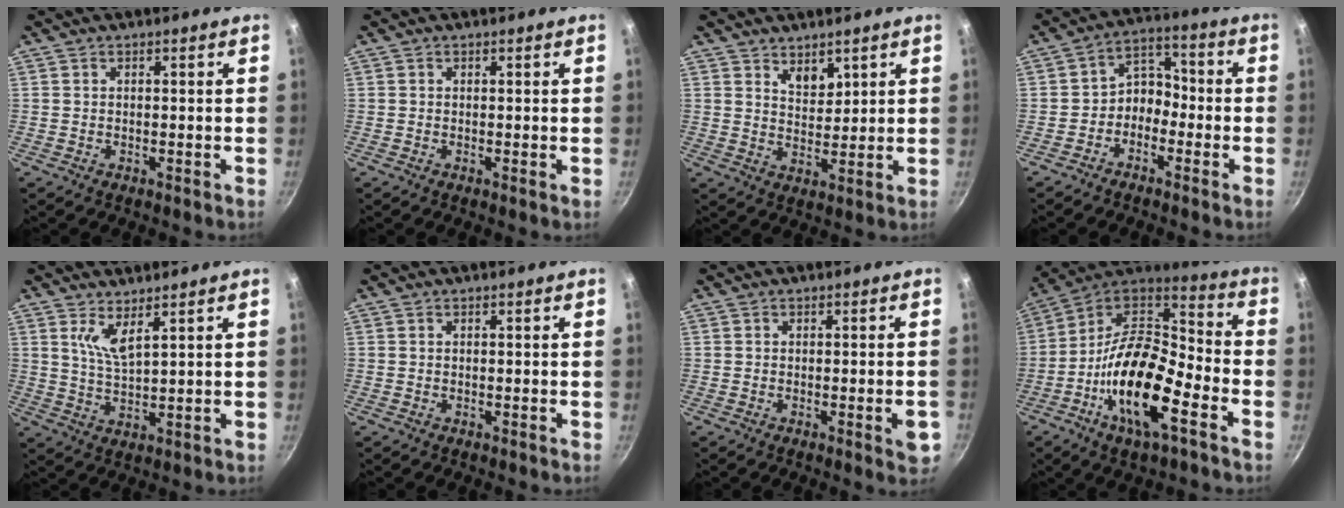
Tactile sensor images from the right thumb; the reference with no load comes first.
{"total": 0.0}
{"total": 4.5, "force": [2.9, 2.5, 2.3], "torque": [-0.022, -0.030, 0.050]}
{"total": 6.3, "force": [-2.7, 4.7, 3.1], "torque": [-0.017, 0.049, -0.060]}
{"total": 4.7, "force": [2.9, 1.0, 3.5], "torque": [-0.070, -0.037, 0.058]}
{"total": 0.0}
{"total": 3.7, "force": [-1.1, 0.8, 3.5], "torque": [-0.038, 0.000, -0.014]}
{"total": 20.8, "force": [-8.0, 8.3, 17.3], "torque": [-0.300, 0.045, -0.162]}